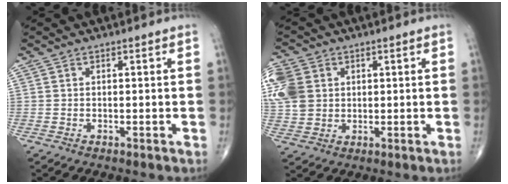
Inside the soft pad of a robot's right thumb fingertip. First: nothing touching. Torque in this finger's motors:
{"motor_torque": [-0.32, 0.45, 0.56, 0.41, 0.11]}